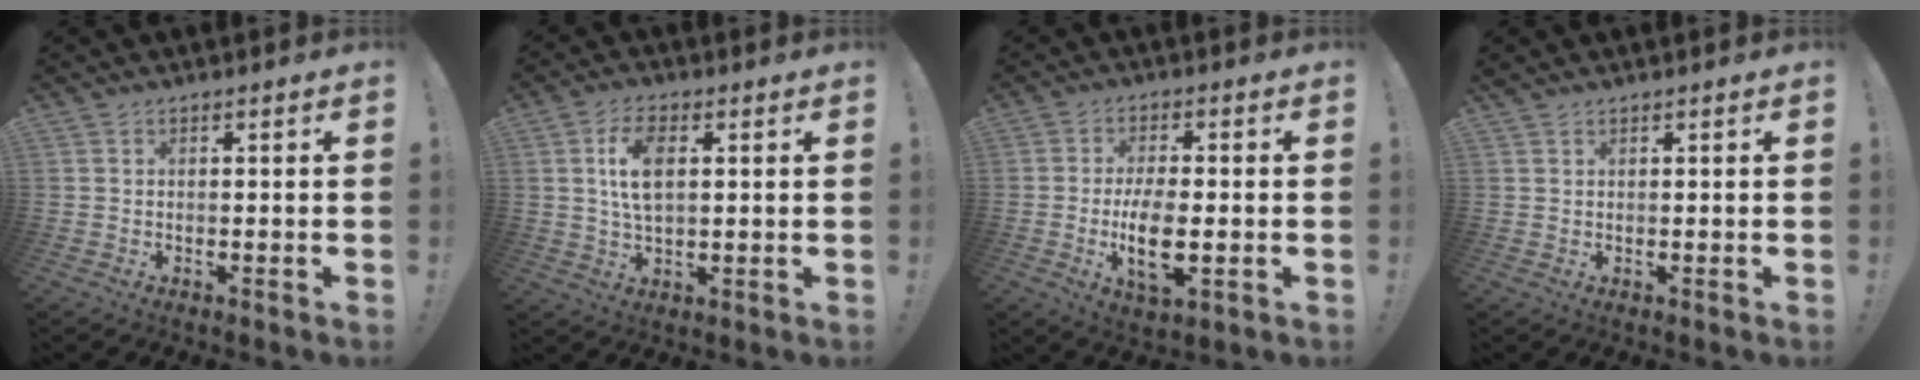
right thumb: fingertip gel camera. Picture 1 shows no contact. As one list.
[{"total": 8.9, "force": [2.2, 4.9, 7.1], "torque": [-0.115, -0.002, 0.035]}, {"total": 10.3, "force": [-2.0, 4.3, 9.1], "torque": [-0.164, -0.008, -0.036]}, {"total": 0.7, "force": [0.7, 0.1, 0.2], "torque": [0.002, -0.004, 0.012]}]